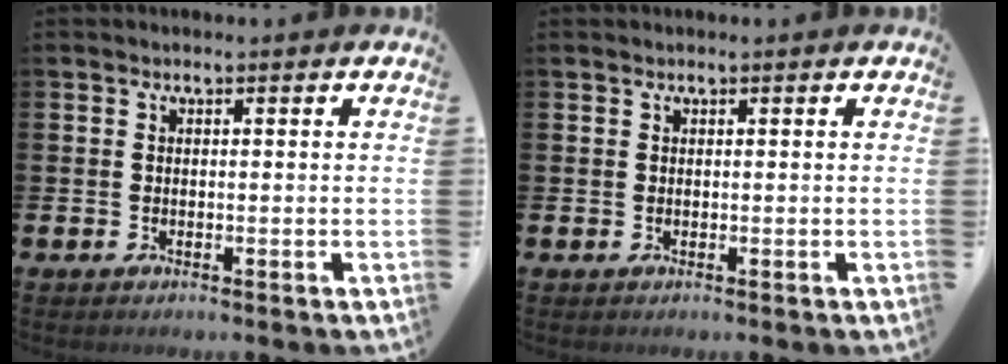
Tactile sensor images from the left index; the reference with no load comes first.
{"total": 0.0}